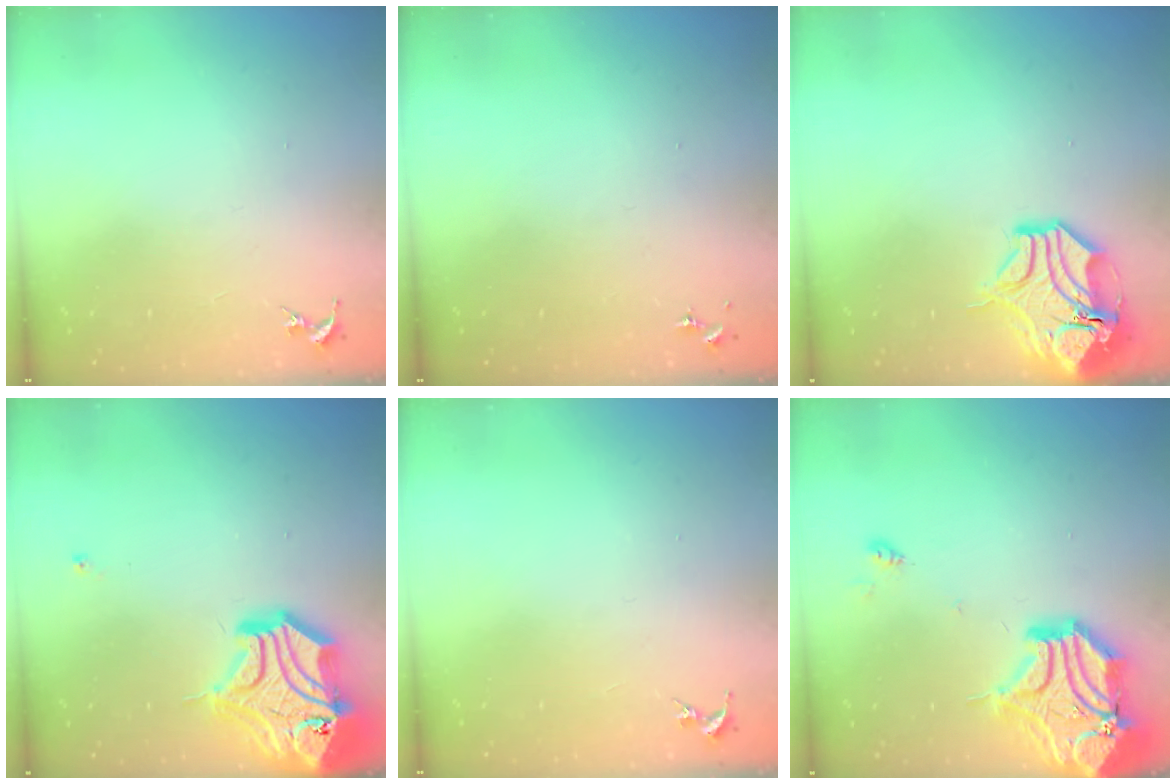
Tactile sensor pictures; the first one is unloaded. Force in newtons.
{"total": 0.0}
{"total": 15.1, "press": 14.9, "slide": 2.5}
{"total": 23.5, "press": 23.3, "slide": 3.4}
{"total": 0.0}
{"total": 20.7, "press": 20.5, "slide": 3.1}